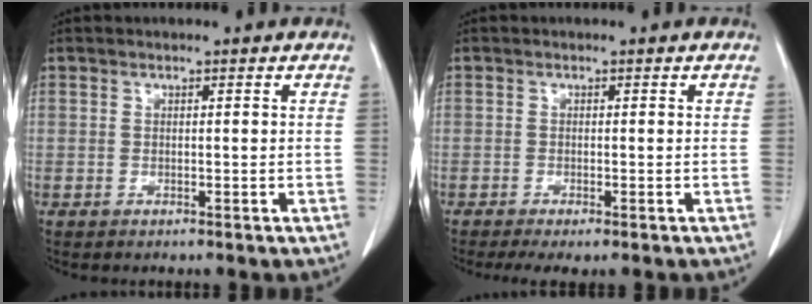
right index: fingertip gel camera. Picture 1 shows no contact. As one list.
[{"total": 3.7, "force": [-2.6, 0.9, 2.4], "torque": [-0.040, -0.010, -0.039]}]